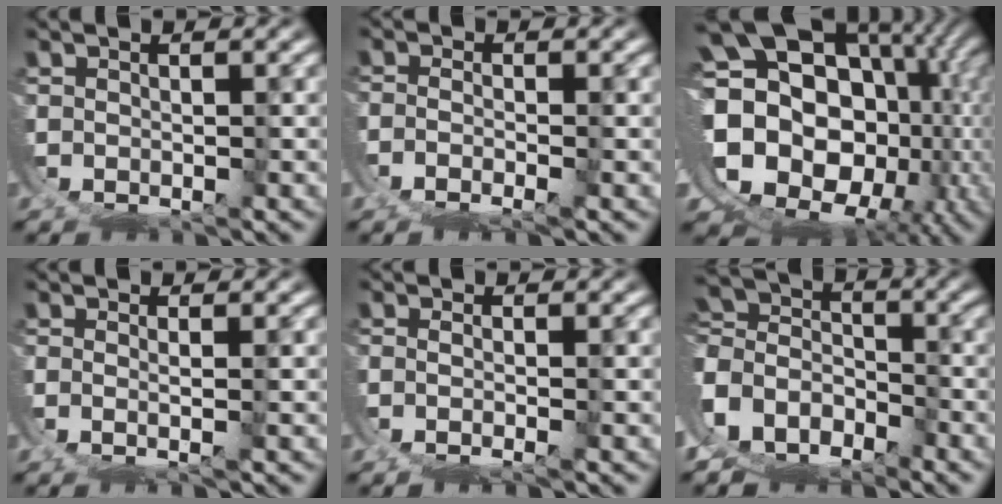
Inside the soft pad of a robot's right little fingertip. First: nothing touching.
{"total": 1.7, "force": [-0.9, -0.4, 1.4], "torque": [-0.024, -0.006, -0.011]}
{"total": 24.3, "force": [-1.7, 19.5, 14.4], "torque": [-0.273, -0.068, -0.023]}
{"total": 2.2, "force": [0.7, -1.6, 1.3], "torque": [-0.017, 0.001, 0.012]}
{"total": 1.6, "force": [-0.3, -0.6, 1.5], "torque": [-0.023, 0.000, -0.004]}
{"total": 12.2, "force": [-1.1, 11.5, 3.9], "torque": [-0.127, -0.042, -0.032]}